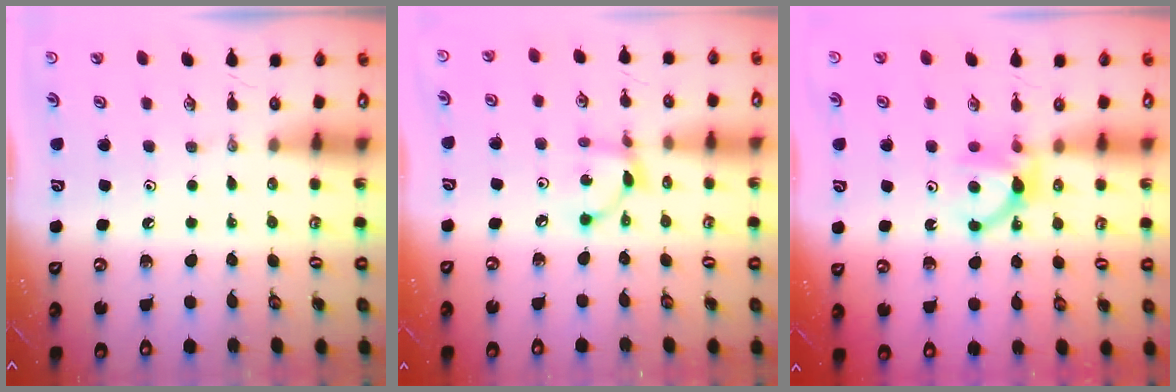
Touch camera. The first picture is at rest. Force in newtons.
{"total": 4.9, "press": 4.9, "slide": 0.1}
{"total": 5.5, "press": 5.5, "slide": 0.7}